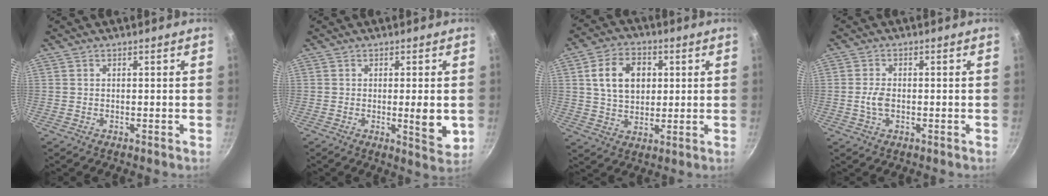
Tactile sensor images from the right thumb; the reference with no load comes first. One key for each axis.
{"total": 6.2, "fx": -0.4, "fy": 1.5, "fz": 6.0, "tx": -0.085, "ty": -0.016, "tz": -0.004}
{"total": 11.2, "fx": 2.4, "fy": 8.1, "fz": 7.4, "tx": -0.104, "ty": 0.002, "tz": 0.040}
{"total": 3.2, "fx": -0.5, "fy": 1.9, "fz": 2.5, "tx": -0.051, "ty": 0.007, "tz": -0.012}